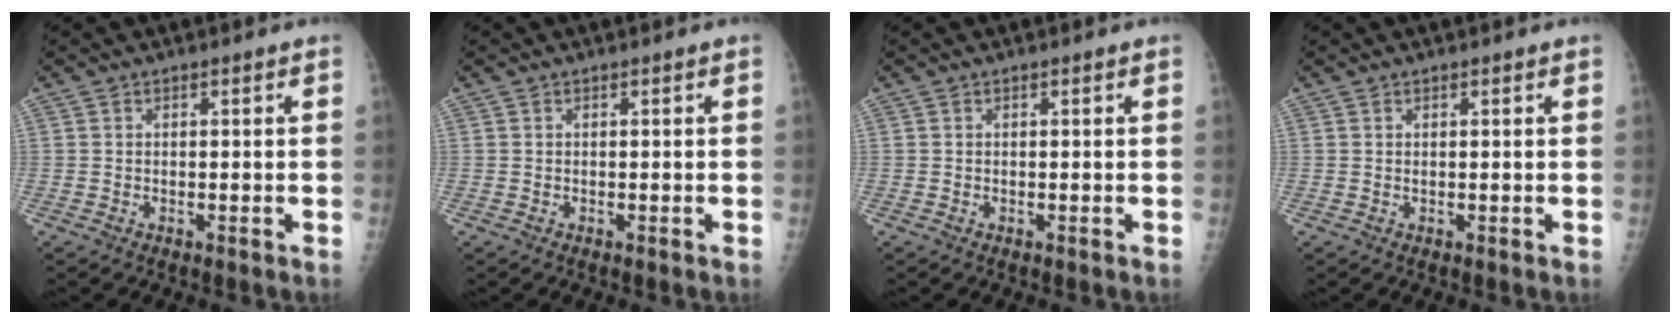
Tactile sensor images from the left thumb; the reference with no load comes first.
{"total": 0.0}
{"total": 0.0}
{"total": 0.5, "force": [0.4, 0.2, 0.3], "torque": [-0.005, -0.001, 0.005]}